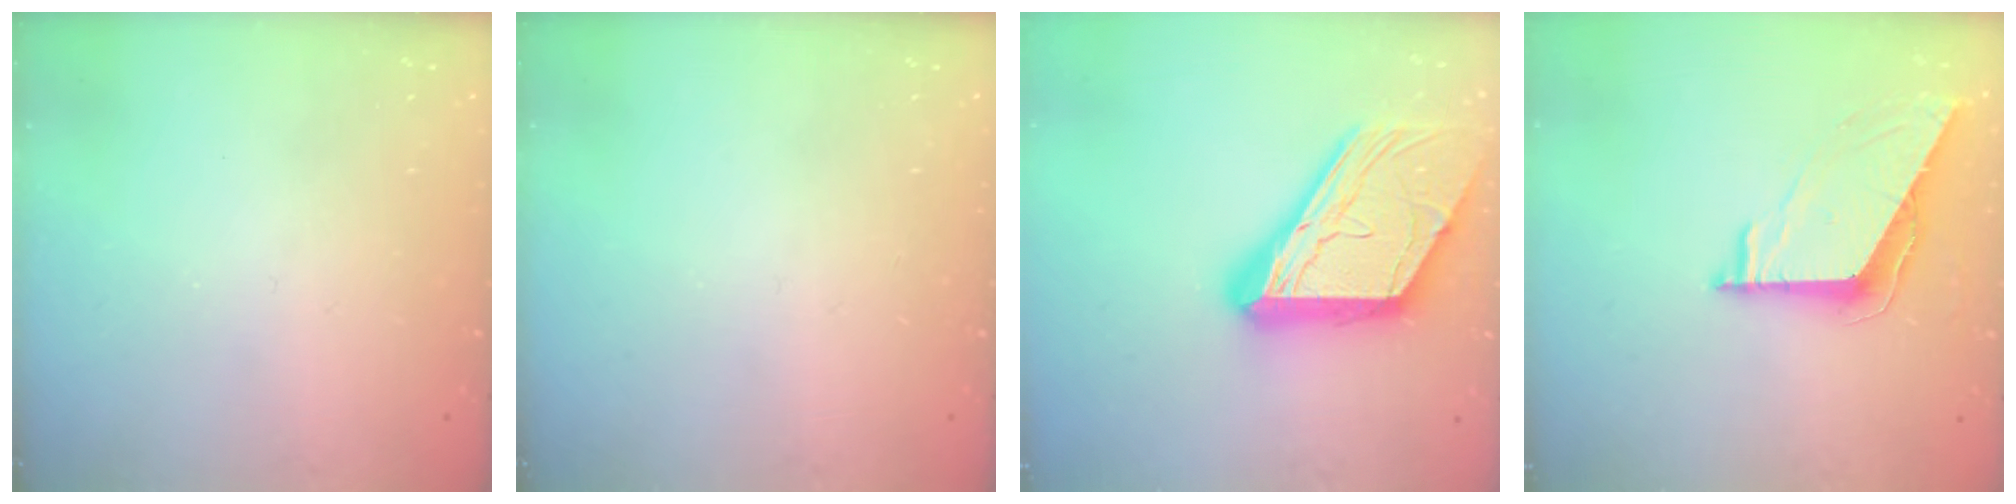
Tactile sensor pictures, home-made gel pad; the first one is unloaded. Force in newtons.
{"total": 0.0}
{"total": 23.3, "press": 23.2, "slide": 2.2}
{"total": 8.1, "press": 8.1, "slide": 0.5}